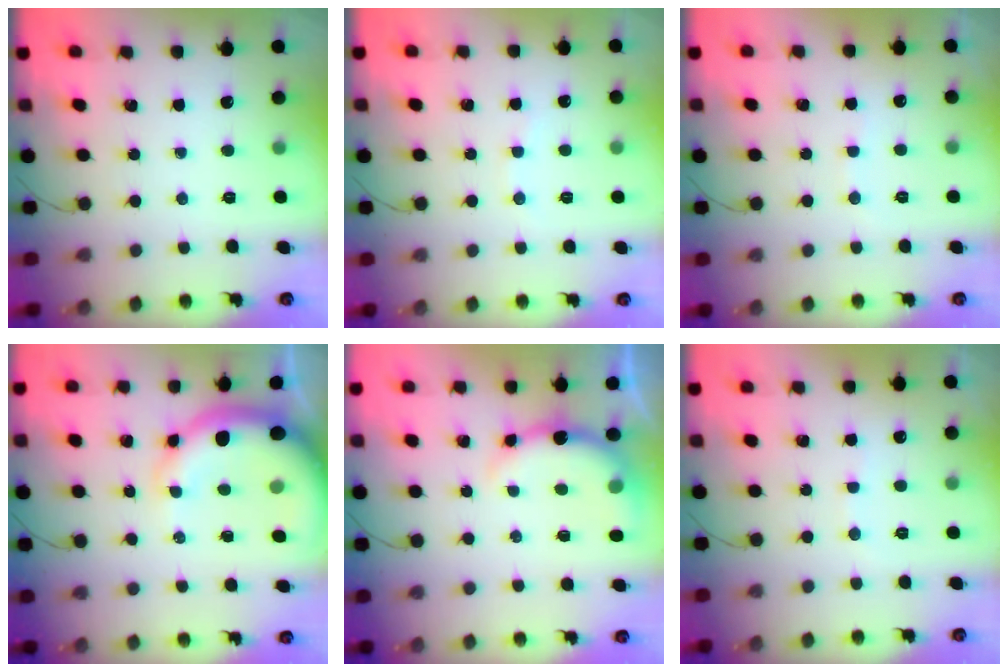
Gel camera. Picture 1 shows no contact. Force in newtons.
{"total": 3.2, "press": 3.0, "slide": 1.0}
{"total": 4.8, "press": 4.8, "slide": 0.7}
{"total": 12.8, "press": 12.3, "slide": 3.4}
{"total": 7.2, "press": 7.1, "slide": 1.3}
{"total": 4.8, "press": 4.8, "slide": 0.7}